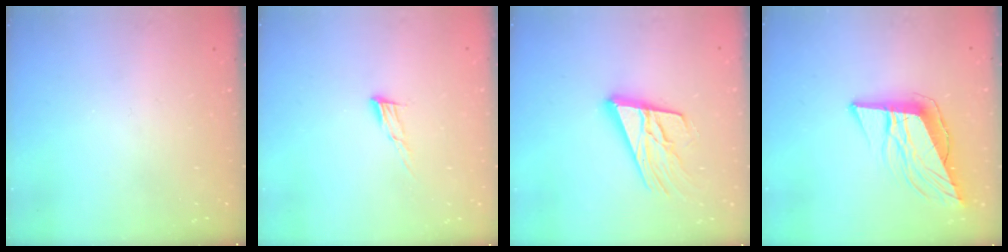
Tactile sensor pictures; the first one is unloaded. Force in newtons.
{"total": 7.3, "press": 7.2, "slide": 1.2}
{"total": 18.2, "press": 17.7, "slide": 4.2}
{"total": 12.4, "press": 11.9, "slide": 3.6}